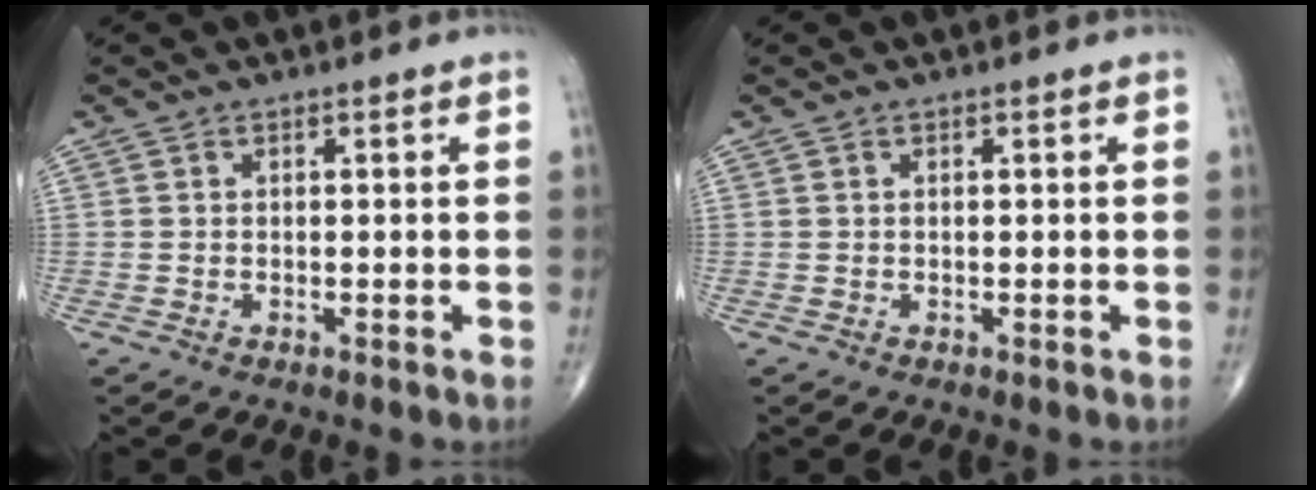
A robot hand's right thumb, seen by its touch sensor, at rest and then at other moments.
{"total": 0.0}